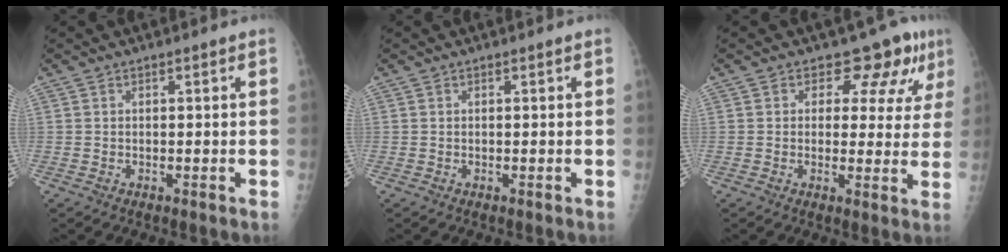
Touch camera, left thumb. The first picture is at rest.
{"total": 0.0}
{"total": 8.2, "force": [5.1, 5.1, 3.9], "torque": [-0.009, -0.023, 0.050]}